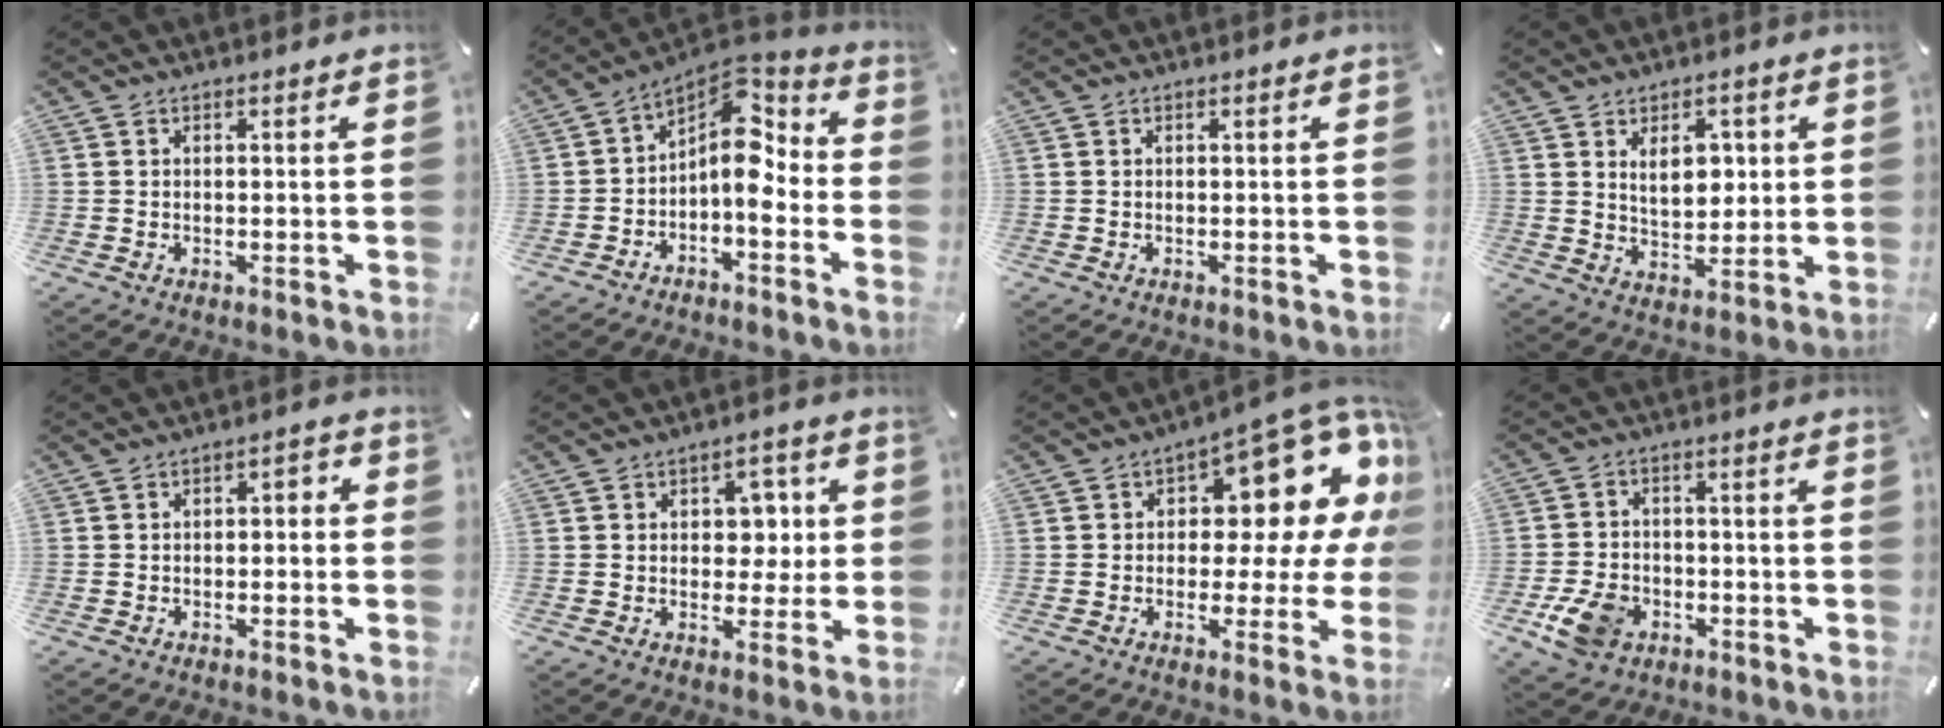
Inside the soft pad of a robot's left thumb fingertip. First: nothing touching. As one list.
[{"total": 9.9, "force": [0.6, 6.1, 7.7], "torque": [-0.111, -0.028, 0.006]}, {"total": 0.0}, {"total": 8.3, "force": [2.8, 5.4, 5.6], "torque": [-0.084, -0.001, 0.044]}, {"total": 2.4, "force": [-1.6, 1.3, 1.2], "torque": [-0.021, 0.015, -0.034]}, {"total": 7.5, "force": [1.0, 6.0, 4.4], "torque": [-0.041, -0.004, 0.010]}, {"total": 14.0, "force": [7.4, 6.6, 9.8], "torque": [-0.117, -0.076, 0.119]}, {"total": 9.0, "force": [-3.7, 6.8, 4.5], "torque": [-0.107, 0.019, -0.068]}]